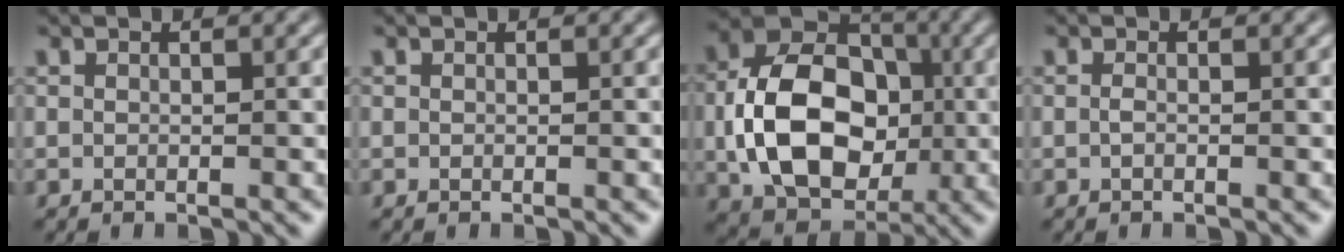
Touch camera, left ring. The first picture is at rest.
{"total": 0.0}
{"total": 11.6, "force": [-1.0, 8.4, 8.0], "torque": [-0.147, 0.002, -0.018]}
{"total": 0.6, "force": [-0.2, 0.1, 0.5], "torque": [-0.013, -0.001, -0.005]}